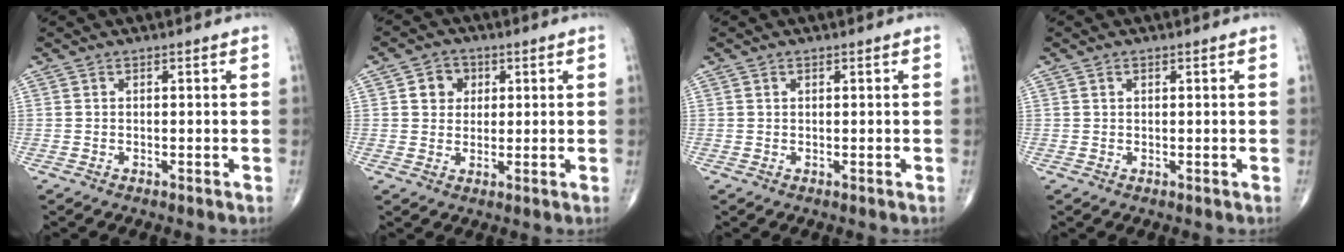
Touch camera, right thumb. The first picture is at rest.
{"total": 4.9, "force": [1.5, 4.3, 1.9], "torque": [-0.005, -0.001, 0.020]}
{"total": 0.5, "force": [0.3, 0.3, 0.3], "torque": [-0.004, -0.001, 0.005]}
{"total": 0.7, "force": [0.3, 0.5, 0.4], "torque": [-0.005, -0.001, 0.006]}